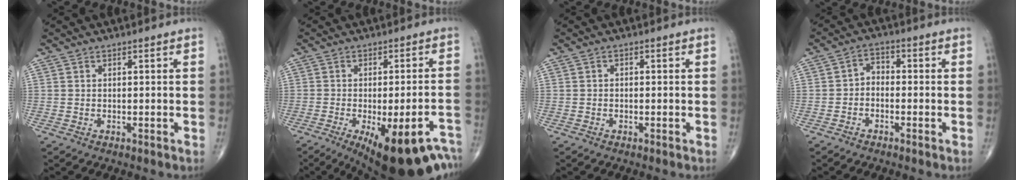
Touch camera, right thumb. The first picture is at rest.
{"total": 19.1, "force": [-11.7, 5.8, 14.0], "torque": [-0.134, 0.035, -0.150]}
{"total": 0.6, "force": [-0.2, 0.5, 0.4], "torque": [-0.002, 0.002, -0.008]}
{"total": 3.1, "force": [-1.1, 2.3, 1.9], "torque": [-0.019, 0.024, -0.033]}